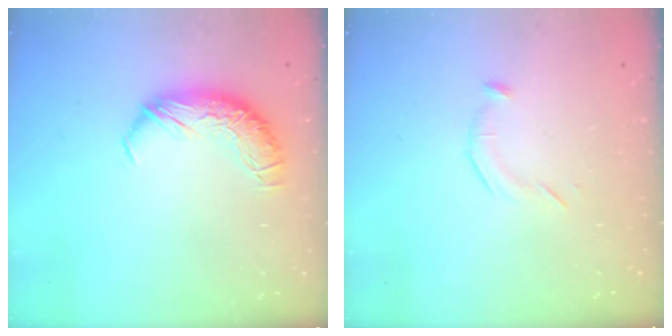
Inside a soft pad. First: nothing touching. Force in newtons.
{"total": 5.4, "press": 5.3, "slide": 1.0}